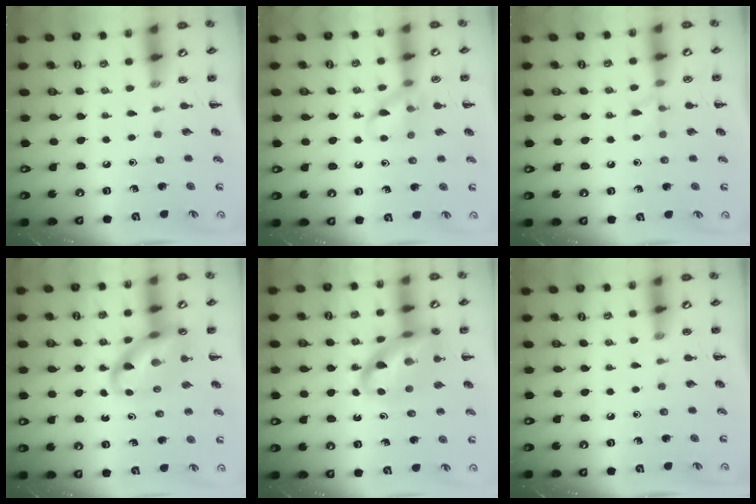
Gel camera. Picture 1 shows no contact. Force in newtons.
{"total": 9.1, "press": 9.1, "slide": 0.8}
{"total": 5.3, "press": 5.2, "slide": 1.1}
{"total": 12.6, "press": 12.2, "slide": 3.3}
{"total": 15.2, "press": 14.8, "slide": 3.4}
{"total": 0.0}